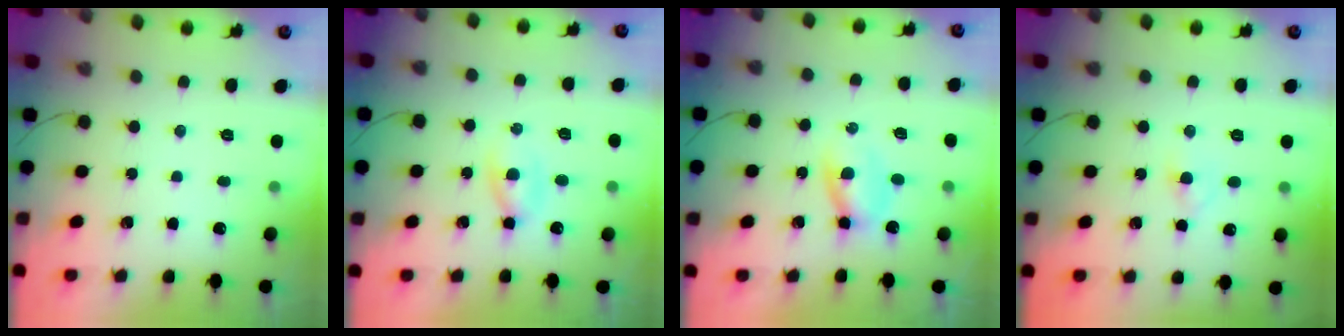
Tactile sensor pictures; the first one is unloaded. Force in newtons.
{"total": 2.7, "press": 2.5, "slide": 1.1}
{"total": 3.3, "press": 3.0, "slide": 1.3}
{"total": 2.5, "press": 2.4, "slide": 0.6}